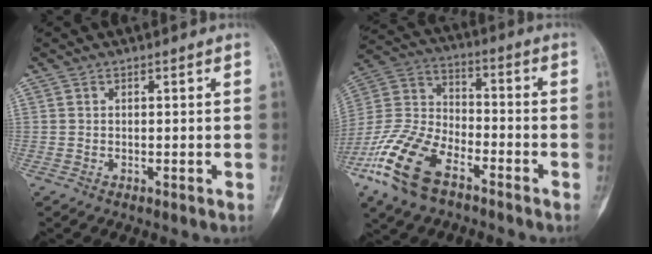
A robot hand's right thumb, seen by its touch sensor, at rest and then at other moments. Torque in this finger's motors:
{"motor_torque": [0.40, 0.77, 1.79, -1.01, 0.59]}